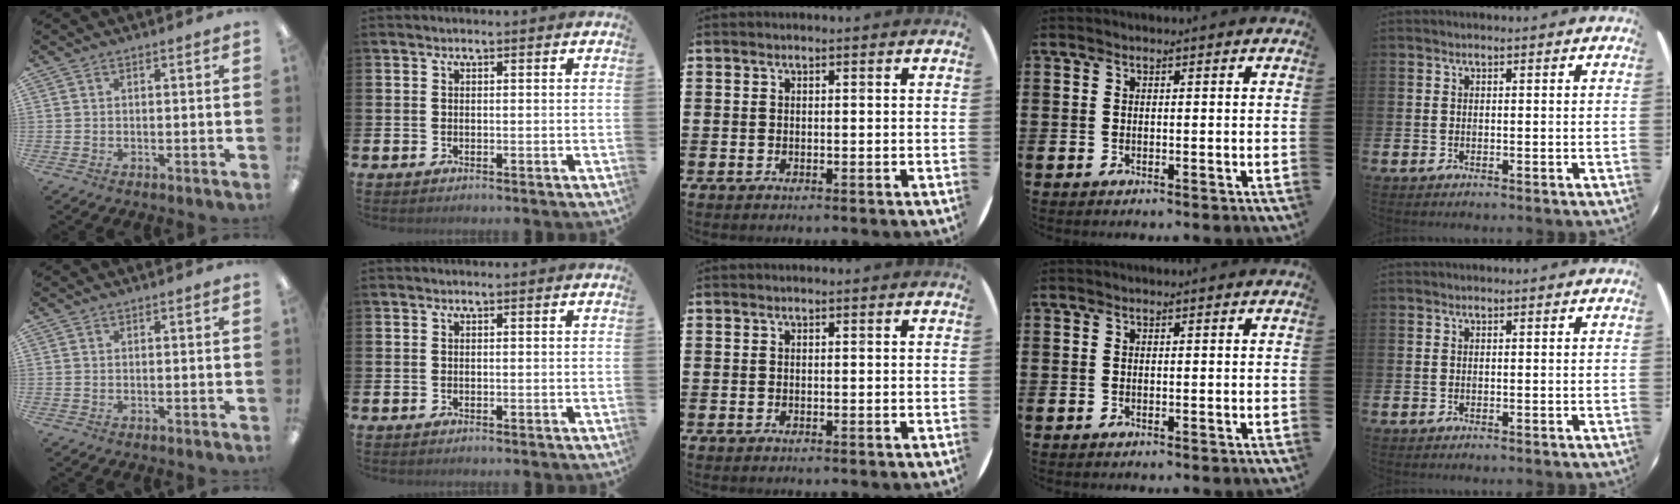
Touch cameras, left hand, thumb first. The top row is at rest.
{}